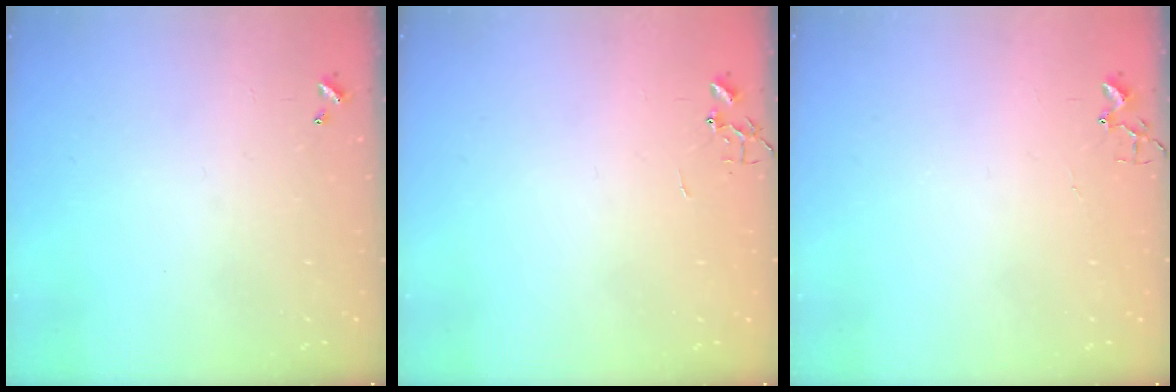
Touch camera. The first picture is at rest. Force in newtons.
{"total": 0.0}
{"total": 2.4, "press": 2.4, "slide": 0.3}